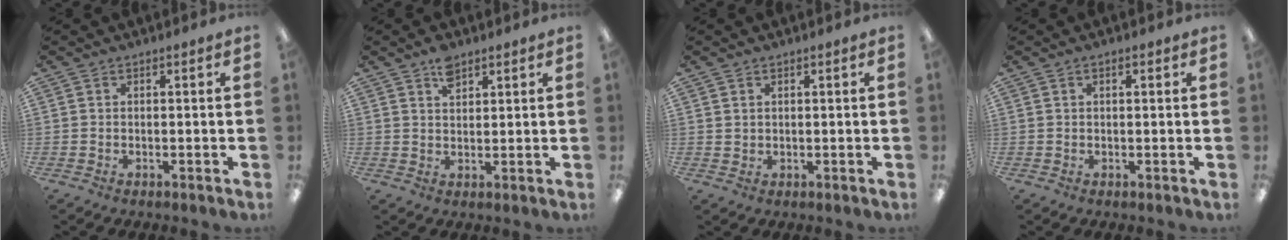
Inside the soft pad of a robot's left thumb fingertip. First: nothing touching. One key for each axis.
{"total": 4.5, "fx": 3.1, "fy": 2.3, "fz": 2.2, "tx": -0.035, "ty": -0.007, "tz": 0.055}
{"total": 1.3, "fx": 1.0, "fy": 0.8, "fz": 0.0, "tx": -0.002, "ty": 0.001, "tz": 0.019}
{"total": 1.3, "fx": 0.5, "fy": 0.5, "fz": 1.0, "tx": -0.020, "ty": 0.003, "tz": 0.009}